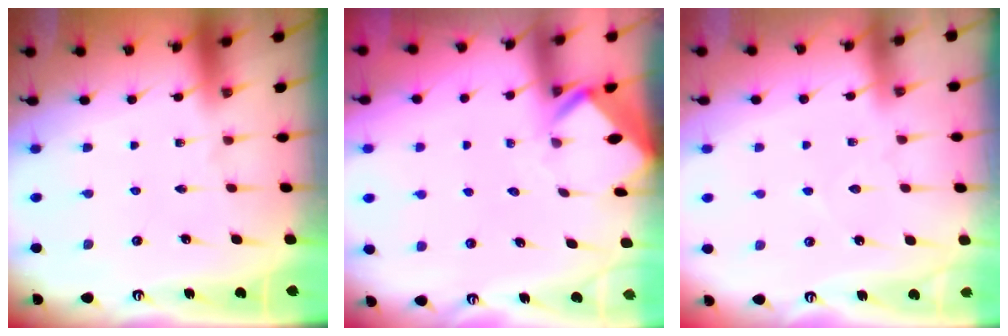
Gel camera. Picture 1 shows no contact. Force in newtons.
{"total": 2.5, "press": 2.5, "slide": 0.1}
{"total": 3.5, "press": 3.4, "slide": 0.5}